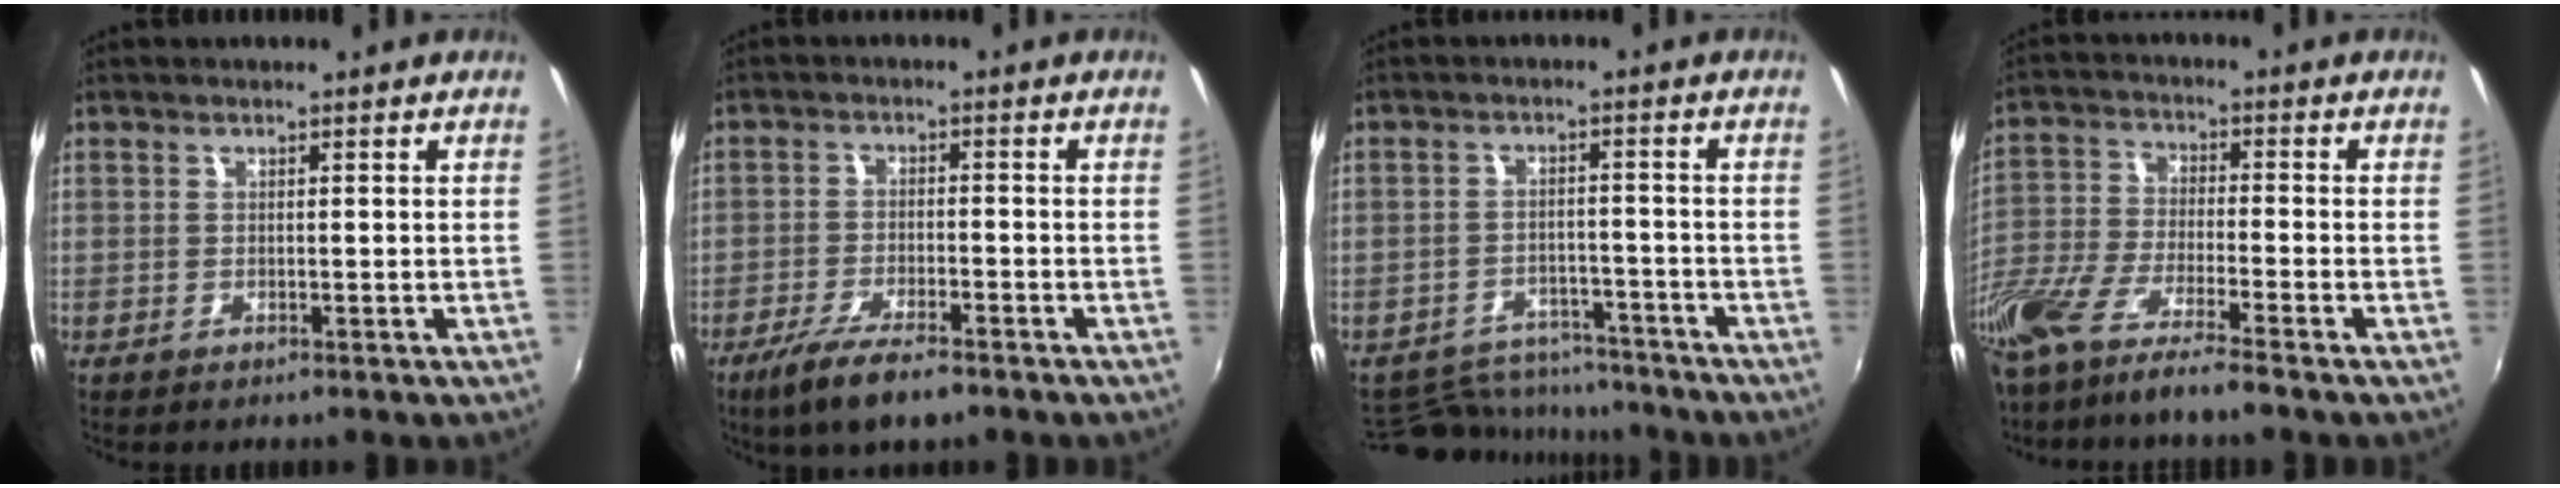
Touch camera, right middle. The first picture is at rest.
{"total": 8.3, "force": [-5.9, 1.8, 5.5], "torque": [-0.133, -0.022, -0.107]}
{"total": 12.2, "force": [-11.0, 4.4, 2.9], "torque": [-0.075, 0.017, -0.152]}
{"total": 12.0, "force": [-9.2, 0.9, 7.6], "torque": [-0.164, -0.034, -0.173]}